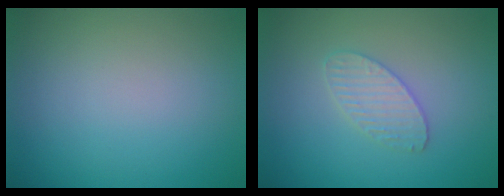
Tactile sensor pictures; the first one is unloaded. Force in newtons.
{"total": 2.3, "press": 2.3, "slide": 0.2}